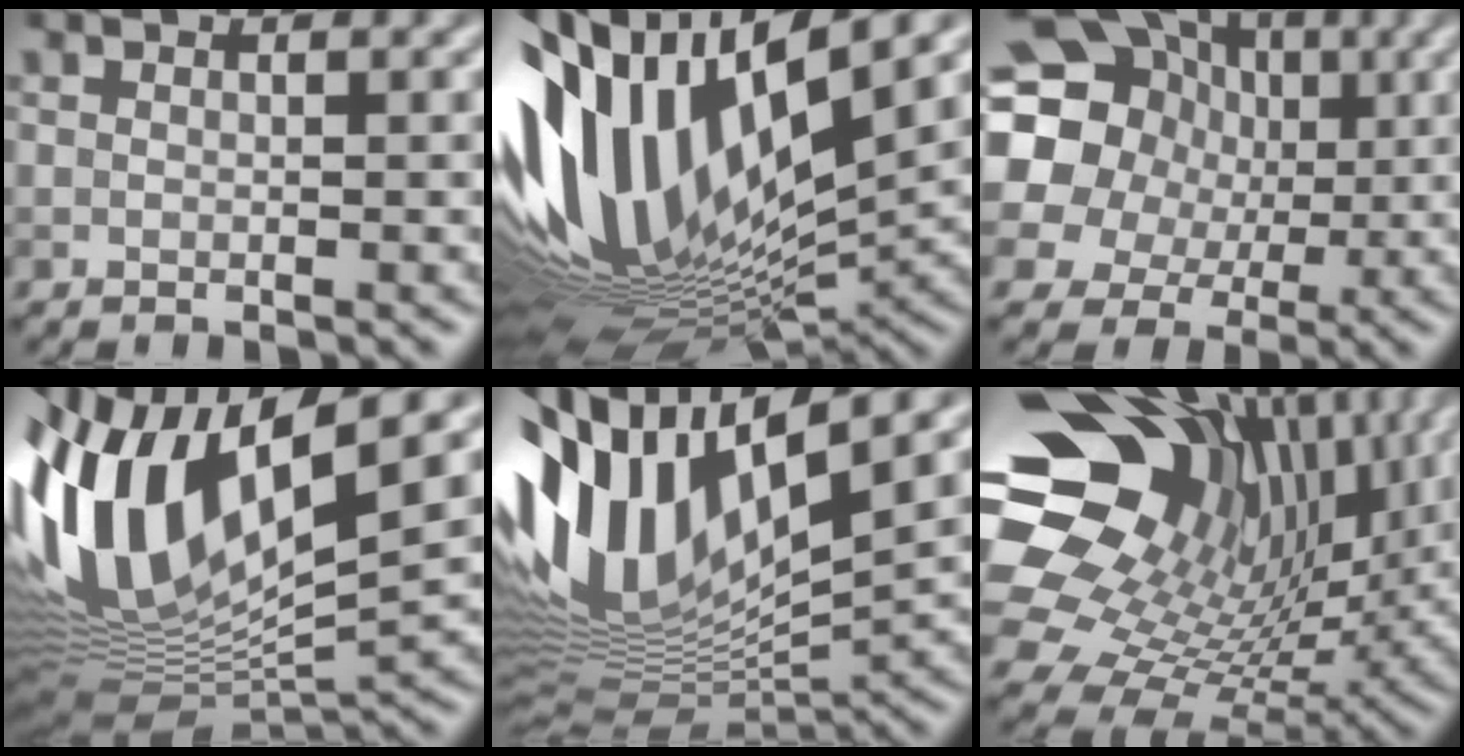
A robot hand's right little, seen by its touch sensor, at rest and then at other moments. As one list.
[{"total": 15.6, "force": [3.8, 6.8, 13.5], "torque": [-0.282, 0.011, 0.066]}, {"total": 20.3, "force": [4.0, 18.2, 8.2], "torque": [-0.186, 0.017, 0.036]}, {"total": 15.8, "force": [2.7, 6.8, 13.9], "torque": [-0.301, 0.005, 0.052]}, {"total": 15.6, "force": [4.8, 6.5, 13.3], "torque": [-0.295, 0.010, 0.086]}, {"total": 19.0, "force": [6.8, 13.3, 11.7], "torque": [-0.253, 0.016, 0.141]}]